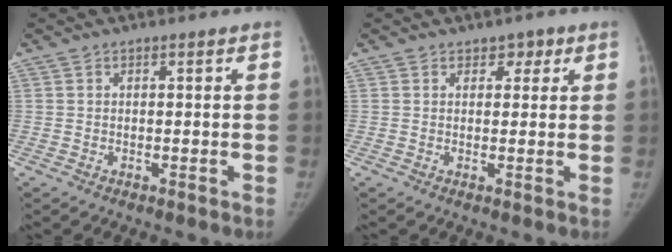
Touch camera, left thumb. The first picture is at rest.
{"total": 2.5, "force": [1.4, 1.7, 1.0], "torque": [0.008, -0.005, 0.015]}